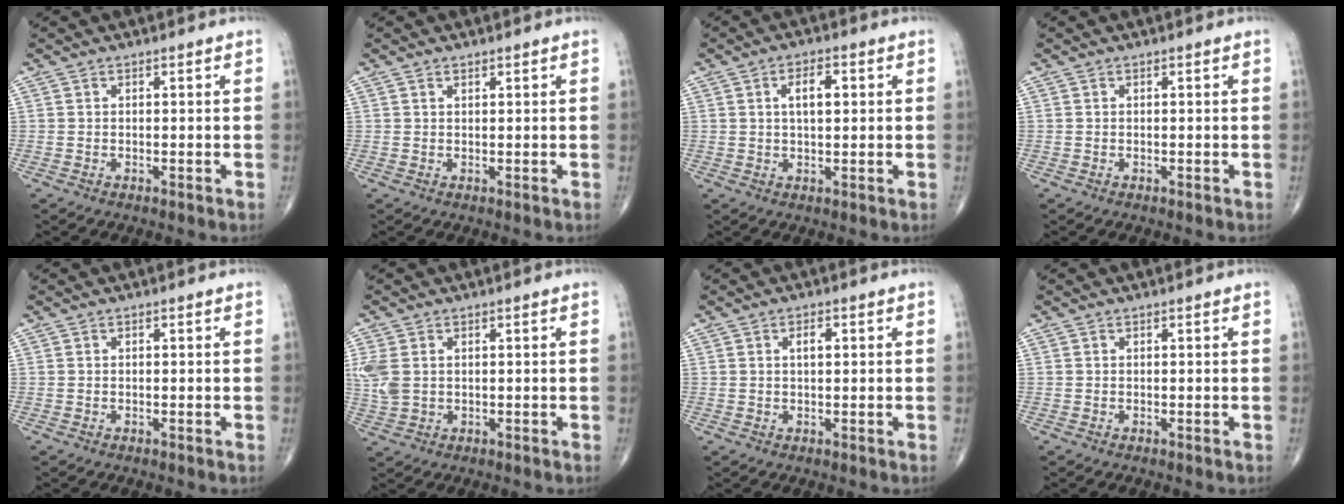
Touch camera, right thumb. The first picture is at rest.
{"total": 0.6, "force": [0.5, 0.3, 0.3], "torque": [-0.005, -0.003, 0.007]}
{"total": 4.6, "force": [1.1, 2.1, 4.0], "torque": [-0.065, -0.001, 0.017]}
{"total": 0.0}
{"total": 0.0}
{"total": 5.3, "force": [0.8, 3.6, 3.8], "torque": [-0.107, 0.004, 0.021]}
{"total": 1.9, "force": [0.5, 0.8, 1.7], "torque": [-0.031, -0.003, 0.007]}
{"total": 0.0}